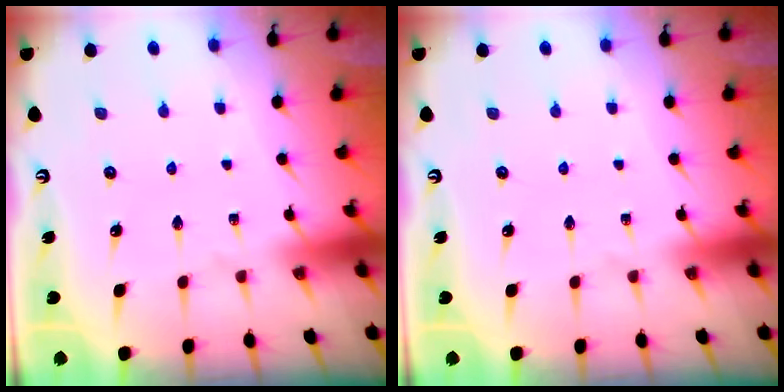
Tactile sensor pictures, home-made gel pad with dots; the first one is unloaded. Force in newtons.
{"total": 0.0}